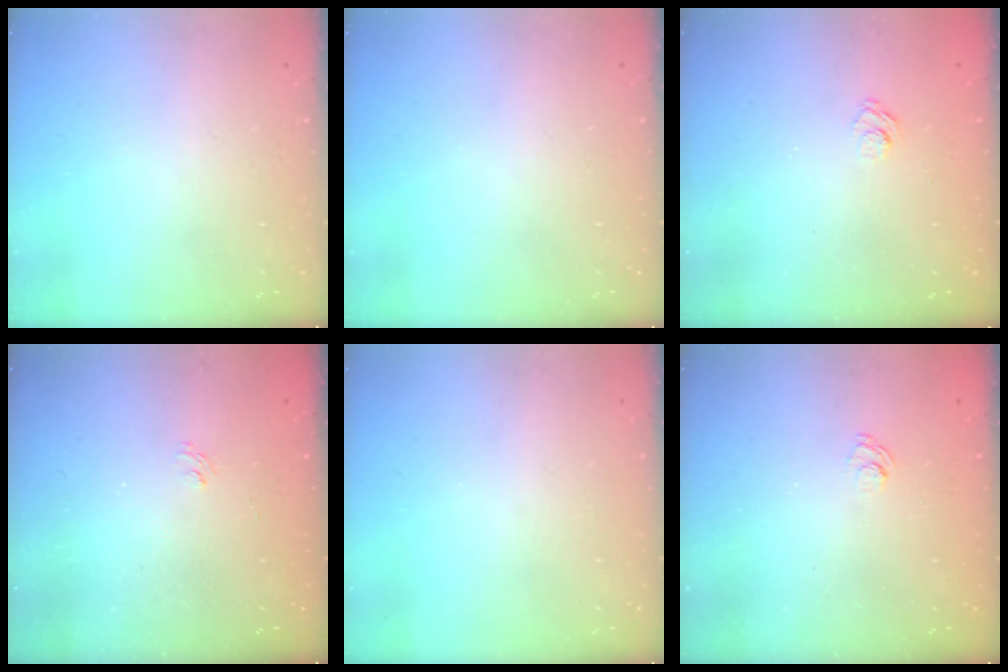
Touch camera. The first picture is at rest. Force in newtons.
{"total": 0.0}
{"total": 3.1, "press": 2.8, "slide": 1.3}
{"total": 1.4, "press": 0.7, "slide": 1.1}
{"total": 0.0}
{"total": 2.3, "press": 1.8, "slide": 1.3}